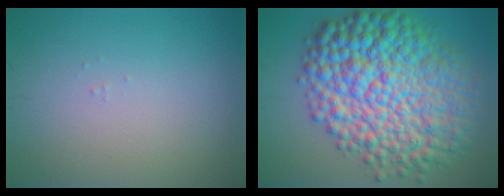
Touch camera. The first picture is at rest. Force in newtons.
{"total": 13.6, "press": 13.6, "slide": 0.1}